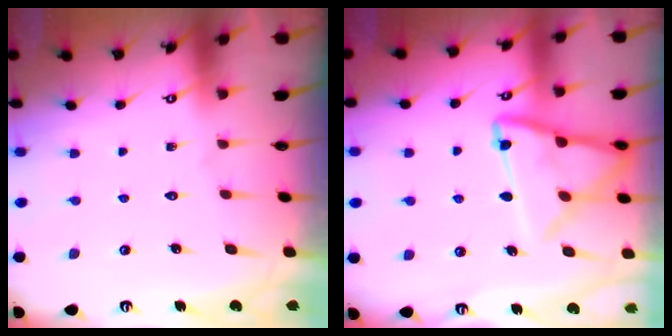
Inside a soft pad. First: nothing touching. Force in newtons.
{"total": 14.7, "press": 14.7, "slide": 1.2}